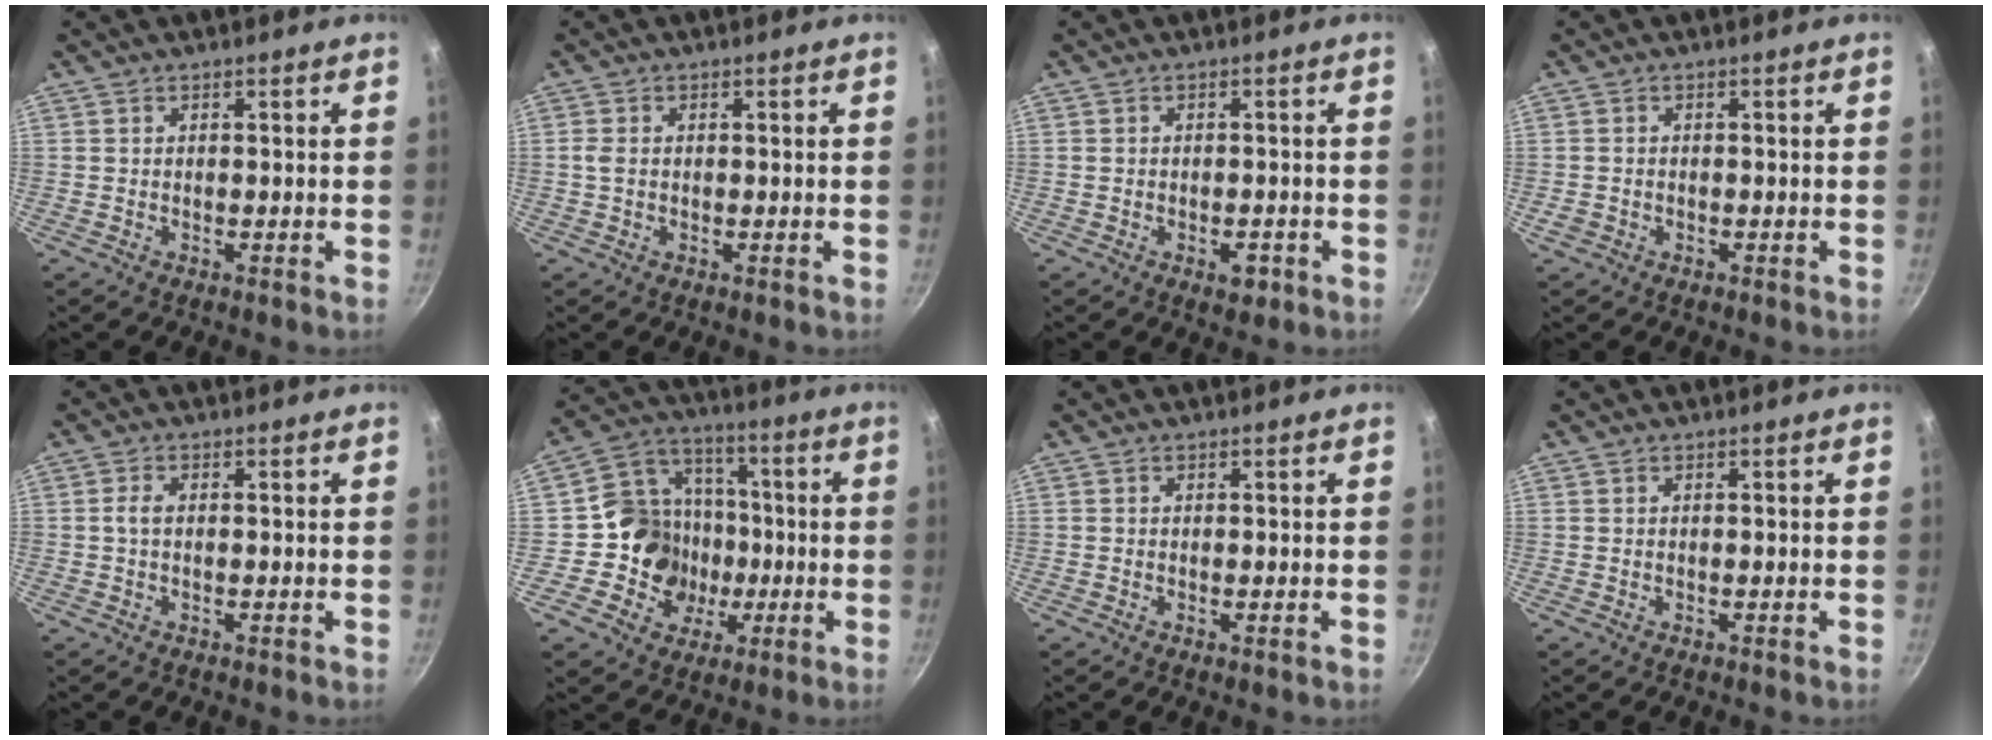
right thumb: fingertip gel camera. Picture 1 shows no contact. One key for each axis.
{"total": 1.7, "fx": 0.0, "fy": 1.2, "fz": 1.1, "tx": -0.026, "ty": 0.003, "tz": -0.002}
{"total": 3.0, "fx": -1.4, "fy": 1.7, "fz": 2.1, "tx": -0.020, "ty": 0.013, "tz": -0.013}
{"total": 1.5, "fx": -0.7, "fy": 1.2, "fz": 0.6, "tx": -0.013, "ty": 0.002, "tz": -0.010}
{"total": 2.0, "fx": 0.0, "fy": 1.0, "fz": 1.7, "tx": -0.039, "ty": 0.006, "tz": -0.002}
{"total": 14.2, "fx": -2.4, "fy": 13.2, "fz": 4.6, "tx": -0.035, "ty": 0.032, "tz": -0.049}
{"total": 0.0}
{"total": 0.0}